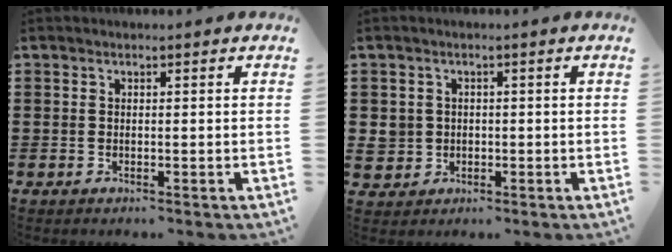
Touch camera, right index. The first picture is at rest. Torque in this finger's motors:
{"motor_torque": [0.28, 0.52, 0.13, 0.03]}